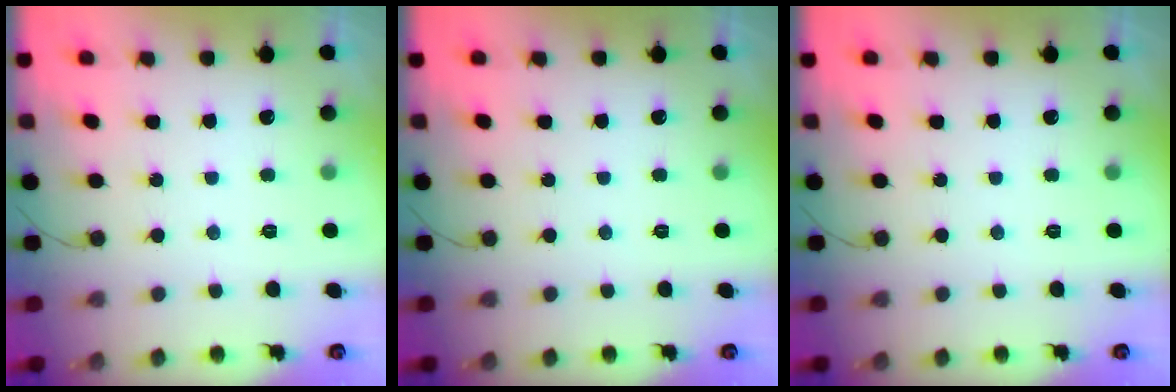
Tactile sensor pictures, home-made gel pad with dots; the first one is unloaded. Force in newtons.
{"total": 0.0}
{"total": 0.0}